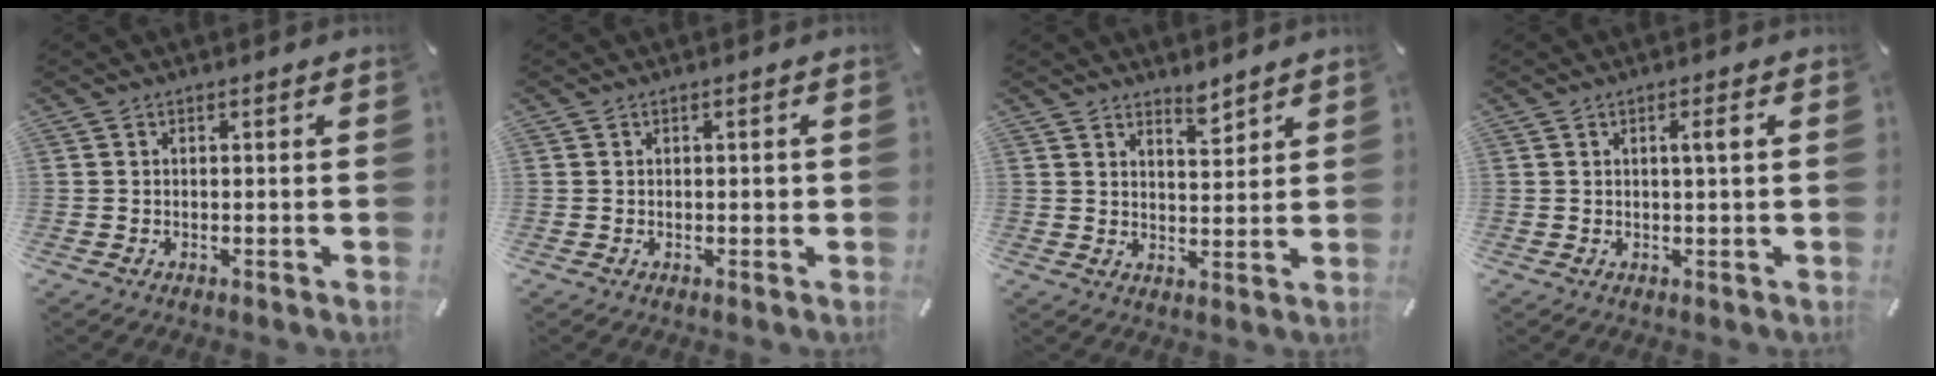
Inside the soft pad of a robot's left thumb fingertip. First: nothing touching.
{"total": 0.7, "force": [0.0, 0.4, 0.6], "torque": [-0.012, 0.001, -0.001]}
{"total": 4.1, "force": [3.9, 1.1, 0.9], "torque": [-0.001, -0.032, 0.068]}
{"total": 2.8, "force": [0.5, 0.2, 2.7], "torque": [-0.052, 0.001, 0.005]}